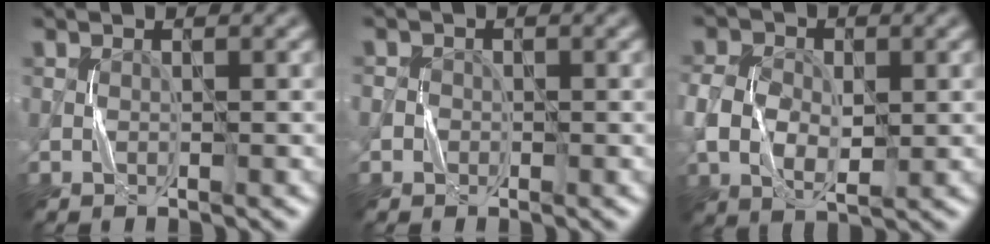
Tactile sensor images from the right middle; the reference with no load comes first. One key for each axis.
{"total": 1.1, "fx": -0.3, "fy": 1.0, "fz": -0.1, "tx": 0.012, "ty": -0.003, "tz": -0.005}
{"total": 5.3, "fx": 0.0, "fy": 3.9, "fz": 3.7, "tx": -0.078, "ty": 0.000, "tz": -0.001}